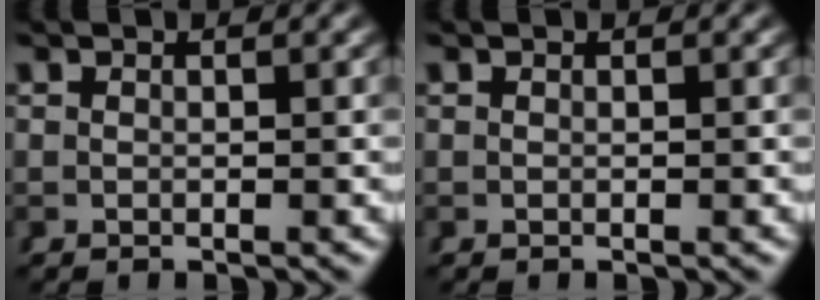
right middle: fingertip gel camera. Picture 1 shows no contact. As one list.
[{"total": 0.0}]